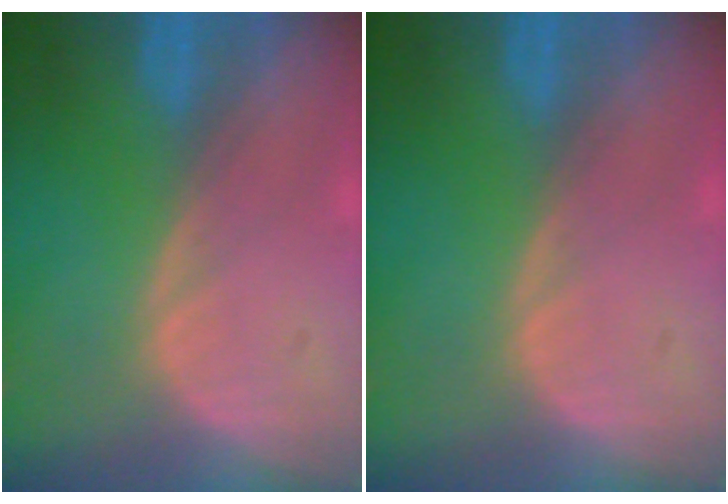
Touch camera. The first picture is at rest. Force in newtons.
{"total": 0.0}